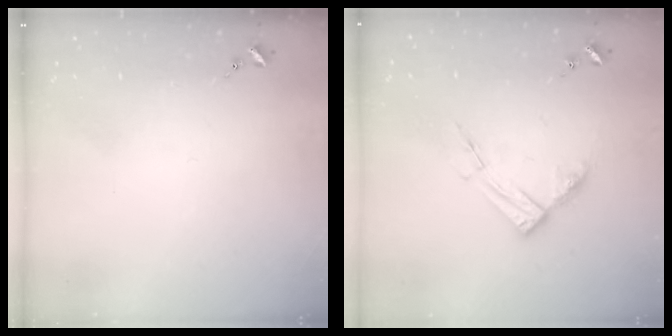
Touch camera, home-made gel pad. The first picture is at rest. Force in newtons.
{"total": 8.9, "press": 8.9, "slide": 0.8}